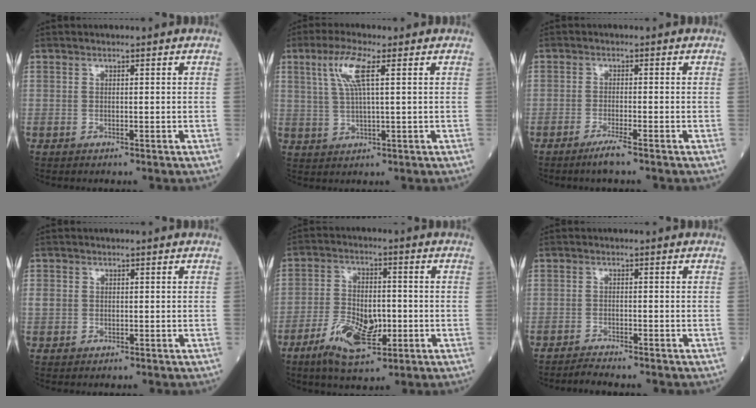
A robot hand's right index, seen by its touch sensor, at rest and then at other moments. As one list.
[{"total": 6.3, "force": [2.5, 0.6, 5.8], "torque": [-0.123, 0.008, 0.051]}, {"total": 2.7, "force": [-2.0, -0.3, 1.8], "torque": [-0.042, -0.006, -0.039]}, {"total": 2.0, "force": [0.2, 1.8, 1.0], "torque": [-0.028, 0.012, 0.008]}, {"total": 9.4, "force": [-3.7, 4.0, 7.7], "torque": [-0.154, -0.001, -0.061]}, {"total": 2.0, "force": [-2.0, -0.2, 0.4], "torque": [-0.011, -0.007, -0.034]}]